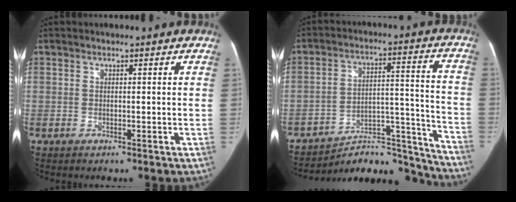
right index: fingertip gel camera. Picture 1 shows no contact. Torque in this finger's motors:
{"motor_torque": [-0.82, -0.79, -0.79, -0.21]}